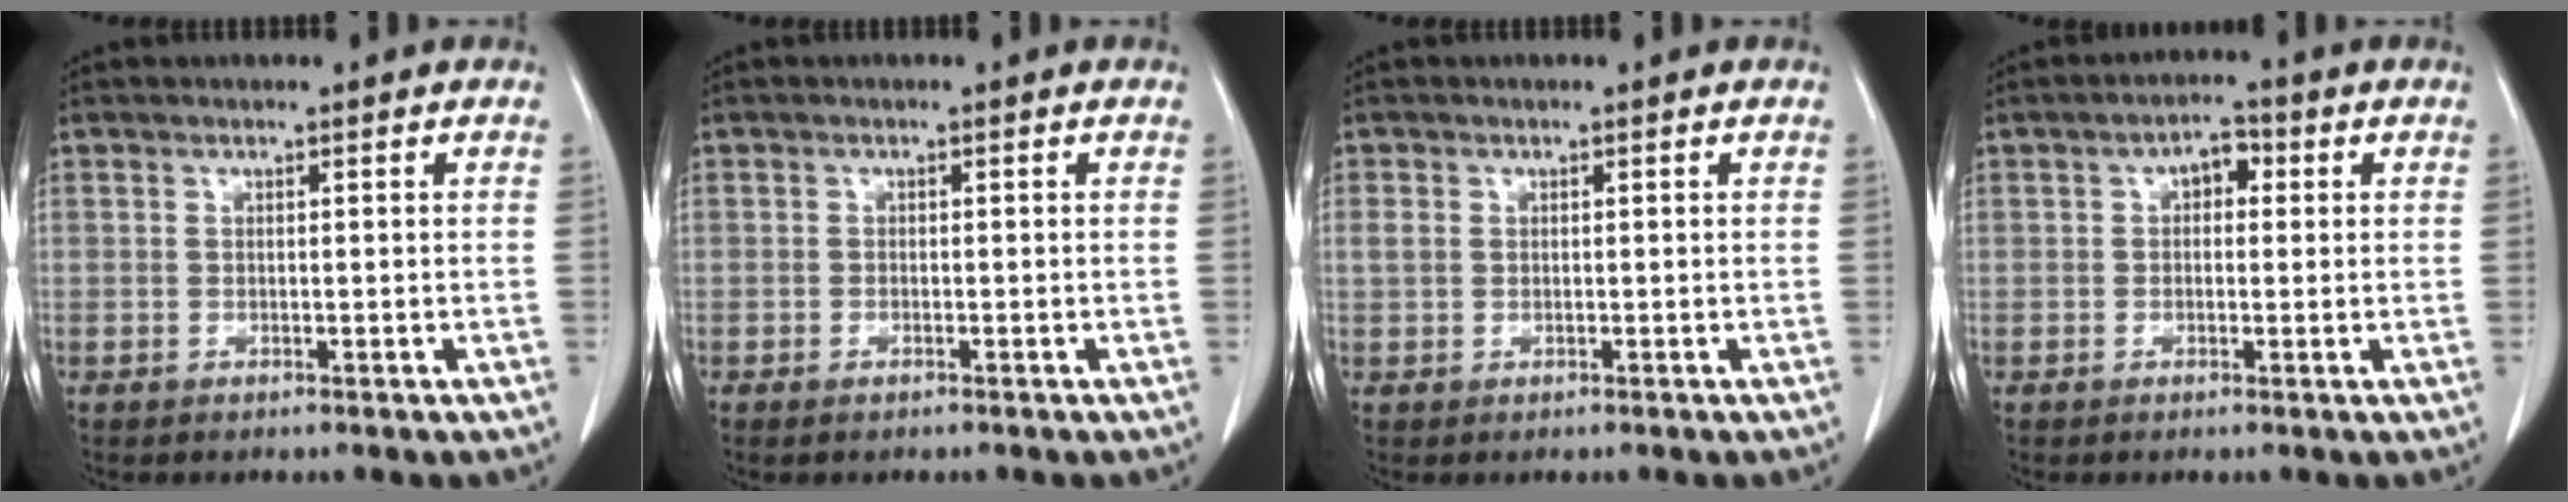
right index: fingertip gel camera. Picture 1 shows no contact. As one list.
[{"total": 0.8, "force": [-0.6, 0.3, 0.5], "torque": [-0.012, -0.002, -0.007]}, {"total": 1.5, "force": [0.3, 1.2, 0.8], "torque": [-0.021, 0.013, 0.012]}, {"total": 3.2, "force": [0.7, 1.9, 2.5], "torque": [-0.035, 0.015, 0.007]}]